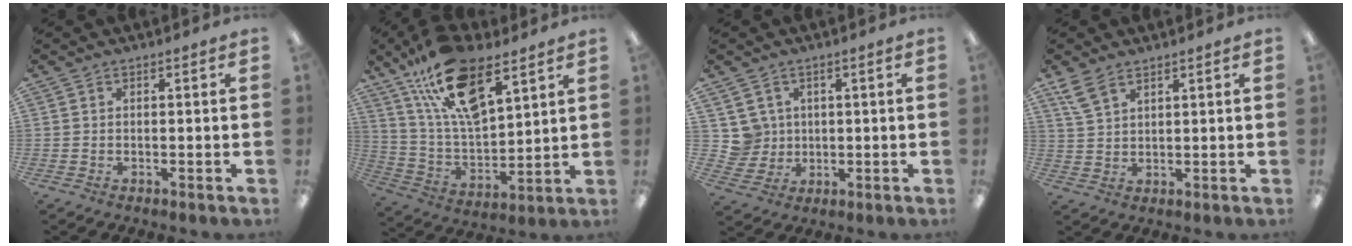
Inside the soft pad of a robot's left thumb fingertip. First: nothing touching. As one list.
[{"total": 19.5, "force": [12.2, 8.2, 12.8], "torque": [-0.246, -0.050, 0.214]}, {"total": 5.7, "force": [2.2, 5.3, 0.1], "torque": [-0.013, -0.001, 0.045]}, {"total": 5.0, "force": [3.8, 2.1, 2.6], "torque": [-0.057, -0.011, 0.073]}]